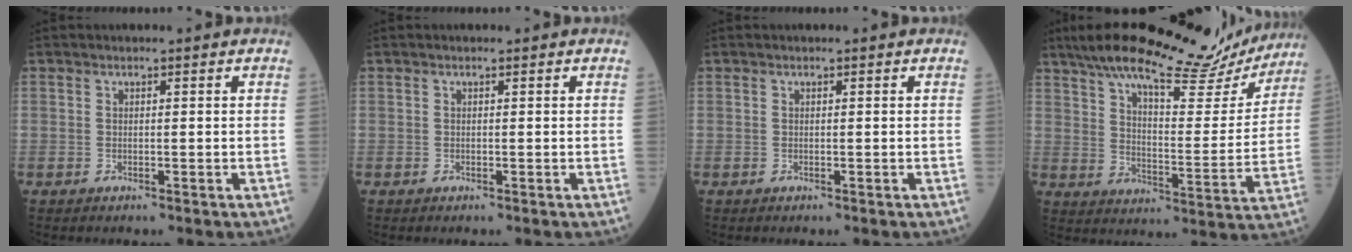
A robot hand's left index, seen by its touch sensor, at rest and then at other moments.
{"total": 0.0}
{"total": 0.0}
{"total": 25.4, "force": [21.6, 5.7, 11.9], "torque": [-0.193, -0.002, 0.291]}